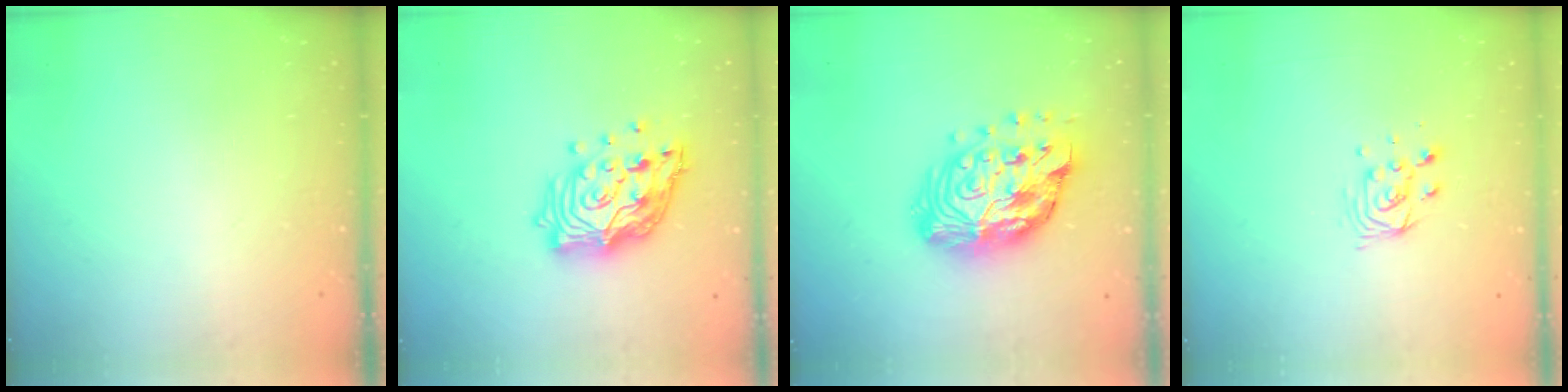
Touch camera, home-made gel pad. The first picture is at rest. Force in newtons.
{"total": 17.4, "press": 17.1, "slide": 3.2}
{"total": 18.2, "press": 18.1, "slide": 1.3}
{"total": 6.4, "press": 6.4, "slide": 0.3}